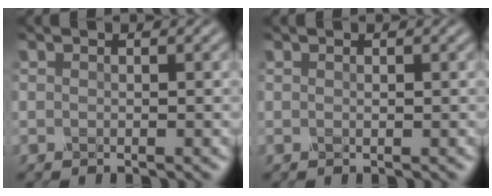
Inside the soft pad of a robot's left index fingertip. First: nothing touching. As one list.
[{"total": 0.0}]